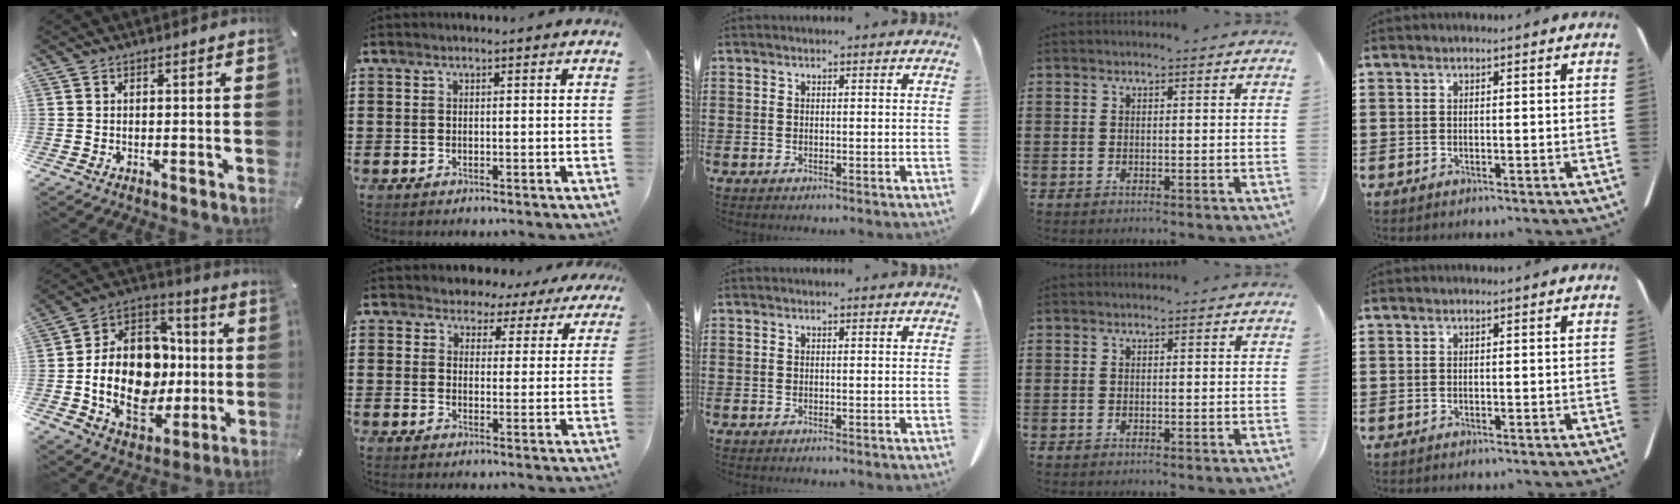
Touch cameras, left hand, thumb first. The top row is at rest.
{"thumb": {"total": 19.8, "force": [-1.9, 15.3, 12.4], "torque": [-0.256, -0.011, -0.024]}, "index": {"total": 3.7, "force": [3.1, 2.1, 0.2], "torque": [-0.019, -0.013, 0.050]}}